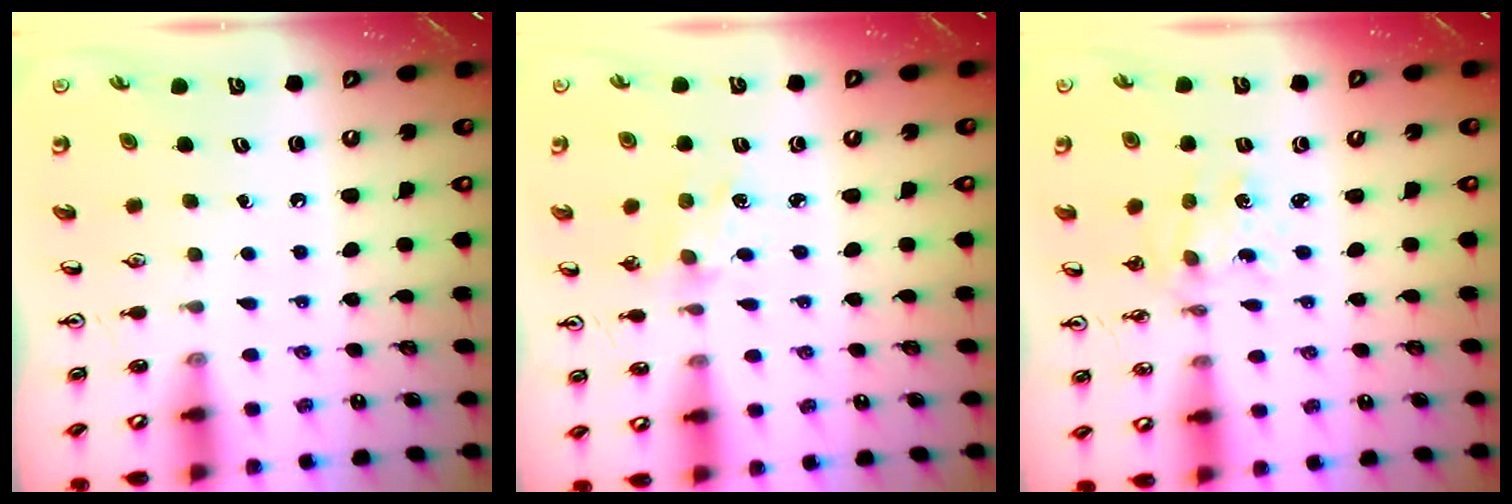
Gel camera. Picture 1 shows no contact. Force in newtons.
{"total": 2.7, "press": 2.7, "slide": 0.4}
{"total": 1.4, "press": 1.4, "slide": 0.2}